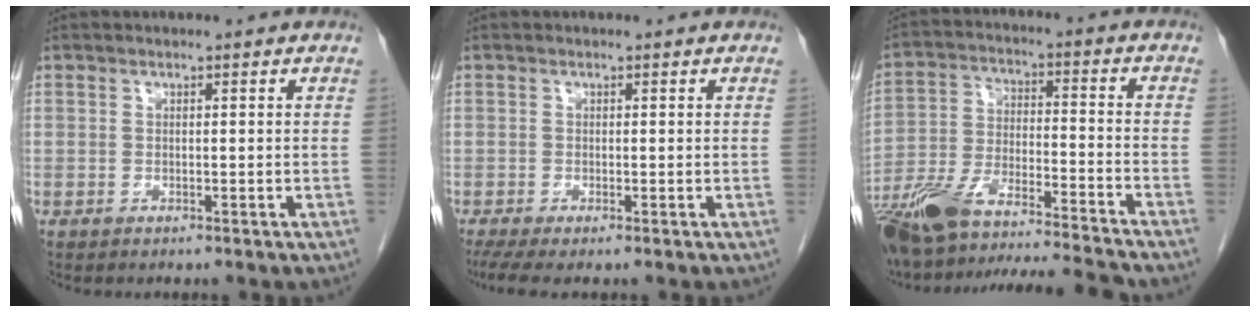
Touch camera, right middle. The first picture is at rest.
{"total": 3.1, "force": [-2.0, 0.6, 2.3], "torque": [-0.047, -0.012, -0.037]}
{"total": 20.5, "force": [-18.0, 1.2, 9.7], "torque": [-0.200, -0.012, -0.302]}